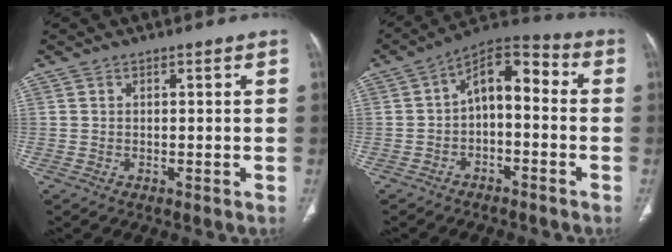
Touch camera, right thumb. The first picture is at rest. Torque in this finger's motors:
{"motor_torque": [1.91, 3.10, 1.15, -0.67, 0.07]}